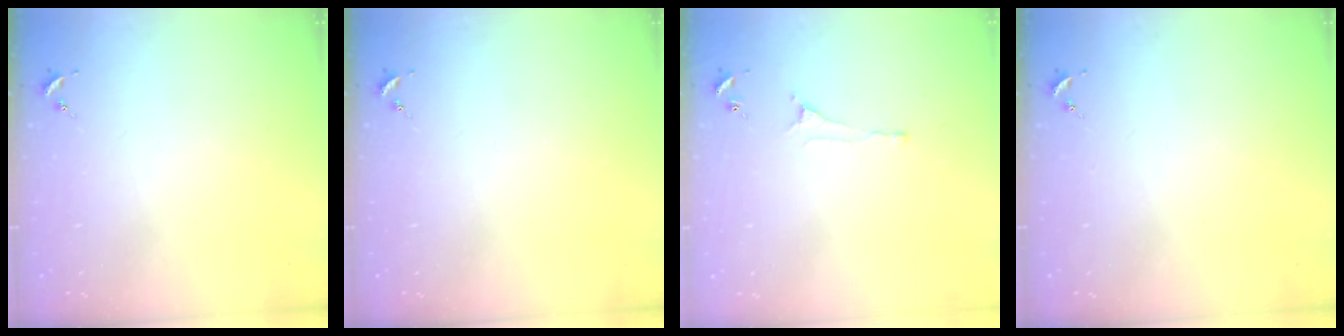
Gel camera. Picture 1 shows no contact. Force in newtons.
{"total": 0.0}
{"total": 4.2, "press": 4.1, "slide": 0.8}
{"total": 0.0}